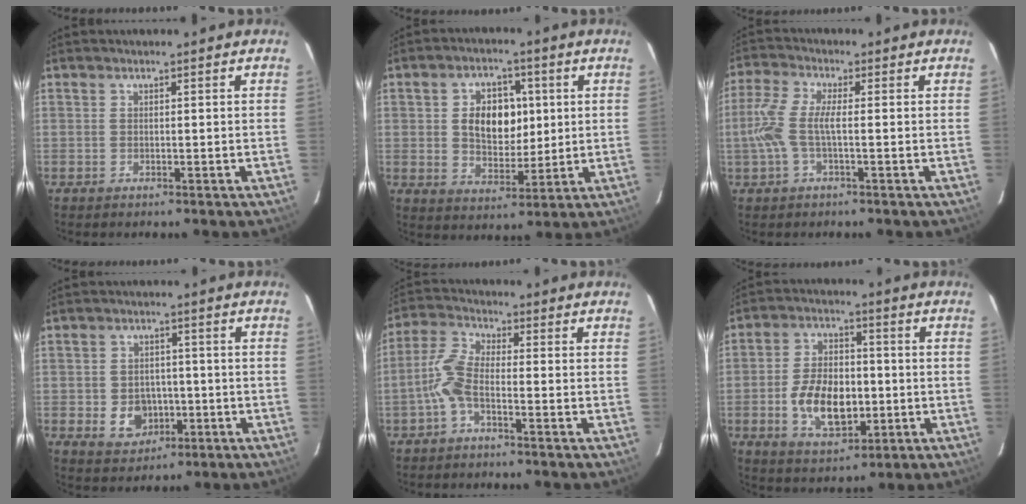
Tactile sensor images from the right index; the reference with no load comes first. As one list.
[{"total": 9.8, "force": [1.6, 6.7, 6.9], "torque": [-0.121, 0.011, 0.033]}, {"total": 6.9, "force": [-1.0, 1.5, 6.6], "torque": [-0.155, 0.006, -0.018]}, {"total": 6.6, "force": [-1.9, 5.6, 2.9], "torque": [-0.071, 0.010, -0.013]}, {"total": 5.6, "force": [-2.4, 1.8, 4.8], "torque": [-0.114, 0.013, -0.054]}, {"total": 12.2, "force": [-2.6, 7.2, 9.5], "torque": [-0.189, 0.008, -0.035]}]